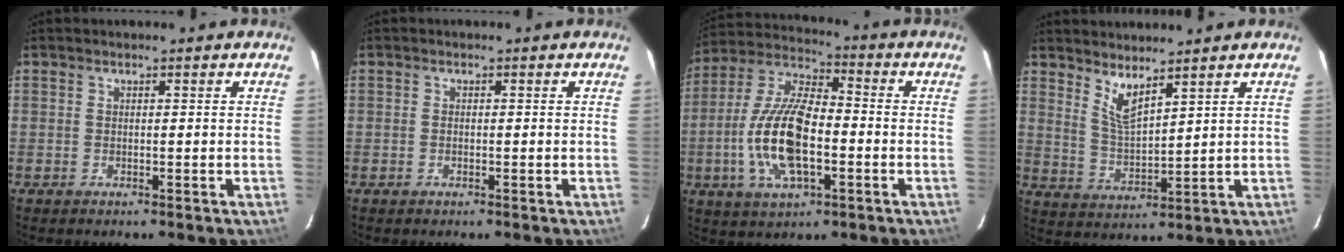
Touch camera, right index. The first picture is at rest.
{"total": 0.5, "force": [-0.1, 0.3, 0.4], "torque": [-0.008, 0.001, -0.003]}
{"total": 16.5, "force": [-3.6, 6.8, 14.5], "torque": [-0.304, 0.000, -0.072]}
{"total": 5.6, "force": [4.3, 1.1, 3.5], "torque": [-0.067, -0.013, 0.087]}